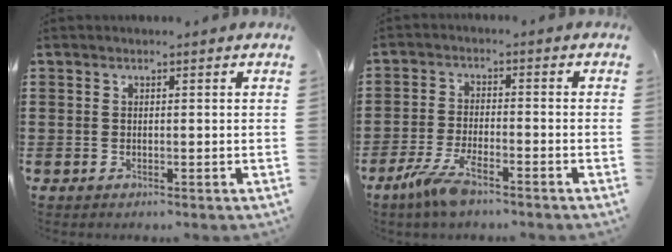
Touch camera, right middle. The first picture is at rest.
{"total": 5.9, "force": [-4.0, 1.0, 4.2], "torque": [-0.102, -0.015, -0.078]}